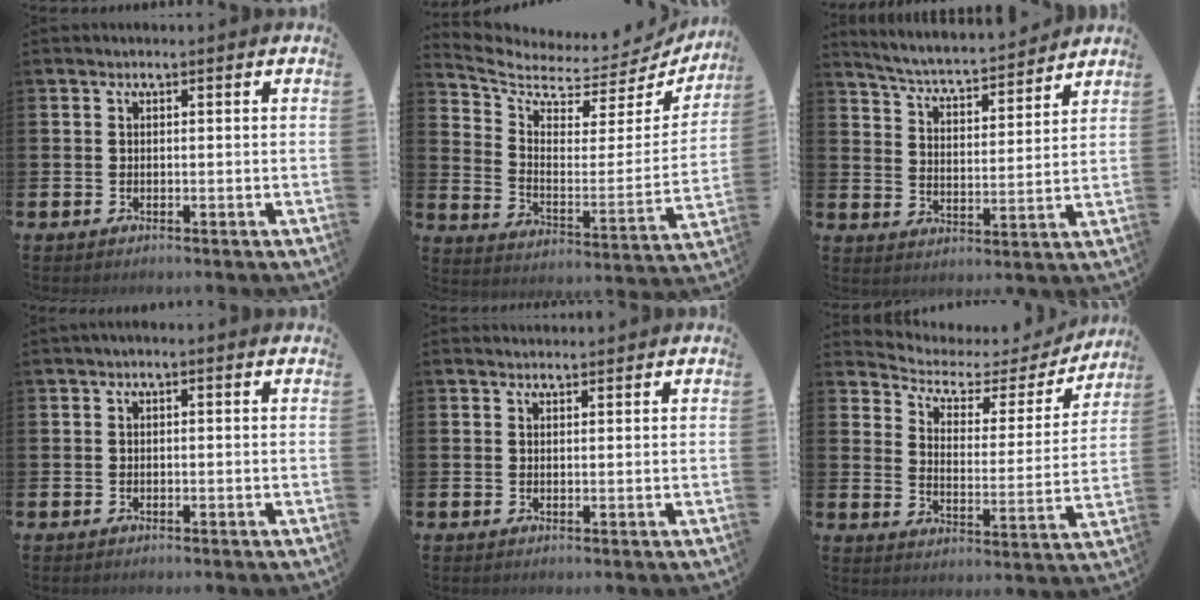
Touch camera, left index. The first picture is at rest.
{"total": 6.1, "force": [5.2, 2.5, 2.0], "torque": [-0.068, -0.050, 0.083]}
{"total": 5.2, "force": [5.1, 0.5, 1.1], "torque": [-0.043, -0.045, 0.081]}
{"total": 0.5, "force": [-0.2, 0.1, 0.4], "torque": [-0.004, -0.002, -0.005]}
{"total": 1.3, "force": [1.3, 0.3, 0.0], "torque": [0.016, -0.005, 0.021]}
{"total": 4.2, "force": [3.4, 2.1, 1.2], "torque": [-0.045, -0.028, 0.046]}